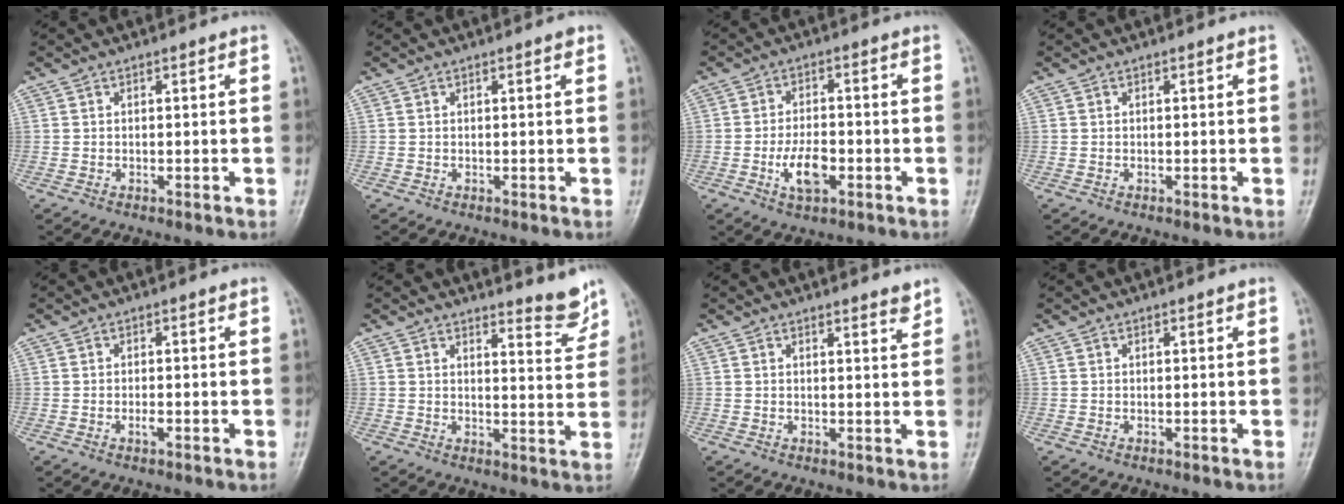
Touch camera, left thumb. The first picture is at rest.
{"total": 0.5, "force": [0.3, 0.2, 0.4], "torque": [-0.007, 0.000, 0.000]}
{"total": 6.7, "force": [-2.2, 3.5, 5.3], "torque": [-0.091, 0.011, -0.038]}
{"total": 0.0}
{"total": 1.3, "force": [-0.5, 0.6, 1.1], "torque": [-0.020, 0.001, -0.010]}
{"total": 5.0, "force": [4.6, 0.9, 1.7], "torque": [-0.011, -0.051, 0.061]}
{"total": 1.8, "force": [1.6, 0.2, 0.7], "torque": [-0.003, -0.015, 0.022]}
{"total": 0.0}